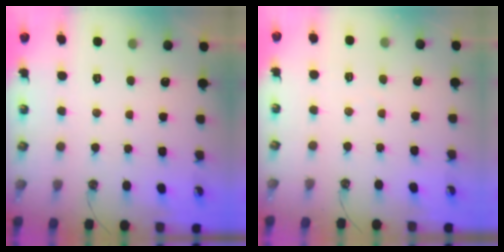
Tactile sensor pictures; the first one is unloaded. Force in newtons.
{"total": 2.6, "press": 2.6, "slide": 0.4}